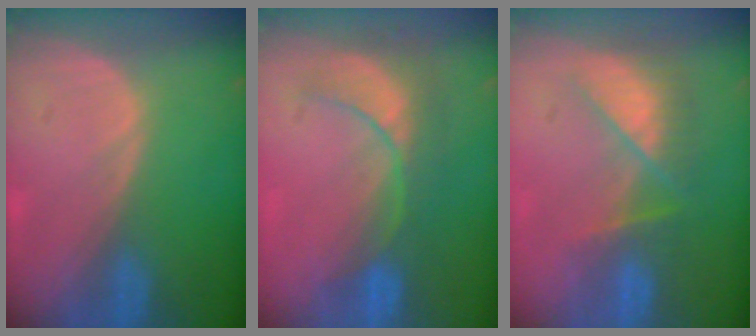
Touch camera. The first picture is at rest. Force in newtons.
{"total": 7.9, "press": 7.3, "slide": 3.0}
{"total": 8.1, "press": 7.1, "slide": 4.0}